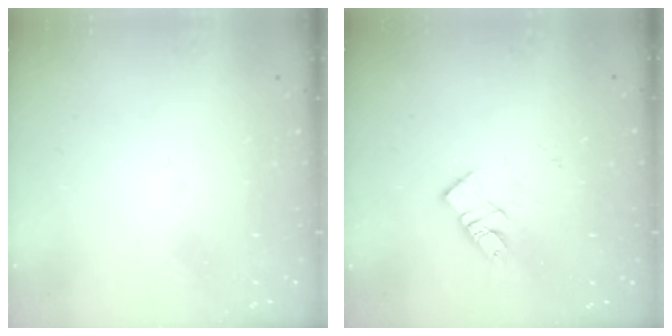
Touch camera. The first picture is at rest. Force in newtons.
{"total": 9.1, "press": 9.1, "slide": 0.4}